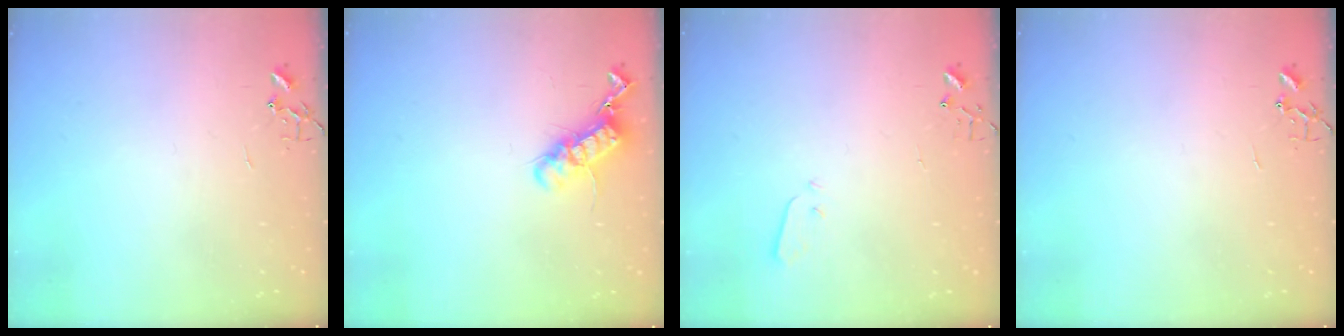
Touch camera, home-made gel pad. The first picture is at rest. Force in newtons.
{"total": 13.8, "press": 13.8, "slide": 0.4}
{"total": 2.9, "press": 2.9, "slide": 0.1}
{"total": 0.0}